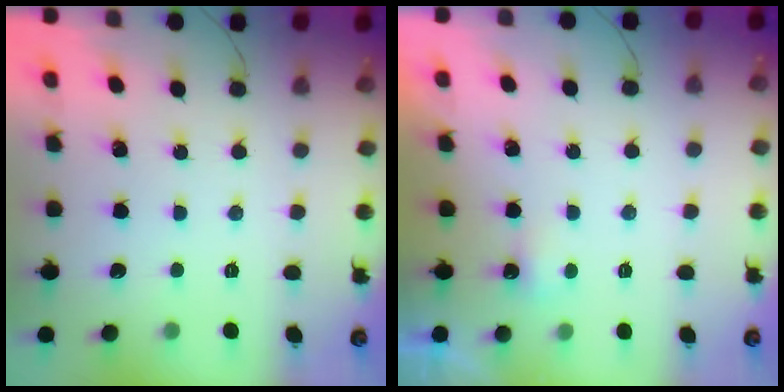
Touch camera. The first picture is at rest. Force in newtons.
{"total": 2.4, "press": 2.3, "slide": 0.5}